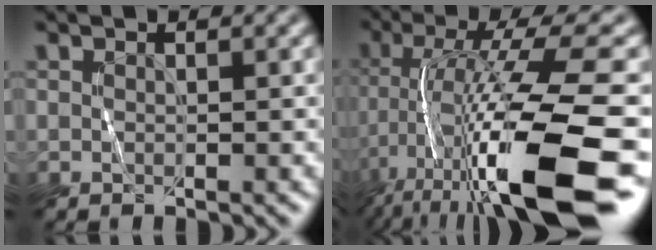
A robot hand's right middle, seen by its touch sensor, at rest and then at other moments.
{"total": 16.3, "force": [-6.8, 3.7, 14.3], "torque": [-0.258, 0.005, -0.112]}